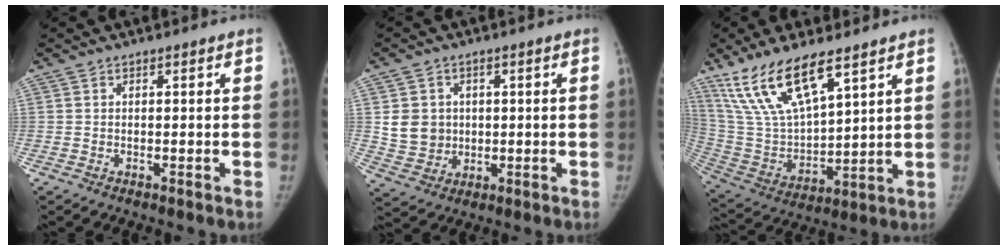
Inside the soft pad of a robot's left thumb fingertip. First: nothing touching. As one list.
[{"total": 7.1, "force": [0.8, 6.5, 2.8], "torque": [-0.019, -0.004, 0.027]}, {"total": 17.1, "force": [11.1, 5.8, 11.6], "torque": [-0.209, -0.044, 0.232]}]